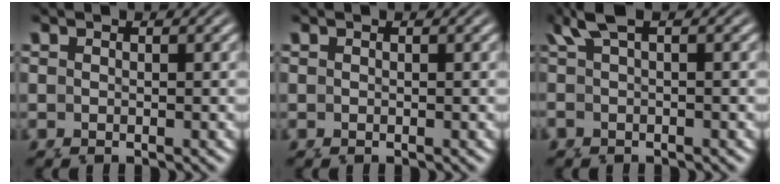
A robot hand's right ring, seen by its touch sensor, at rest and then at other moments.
{"total": 0.0}
{"total": 2.6, "force": [1.3, -0.1, 2.2], "torque": [-0.047, 0.008, 0.023]}